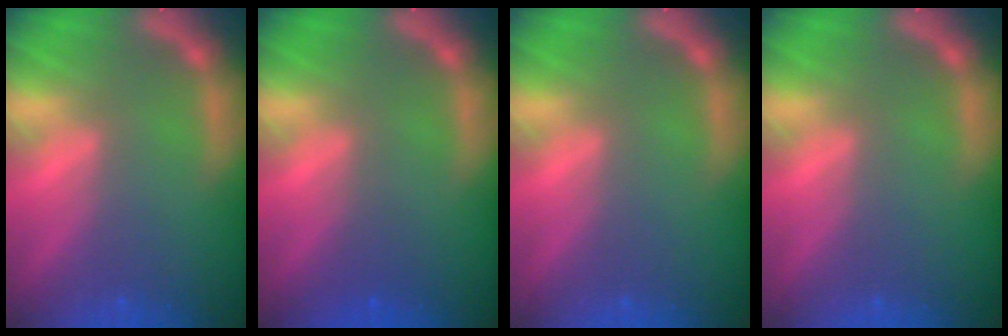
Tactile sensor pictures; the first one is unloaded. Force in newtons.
{"total": 1.0}
{"total": 0.0}
{"total": 0.0}